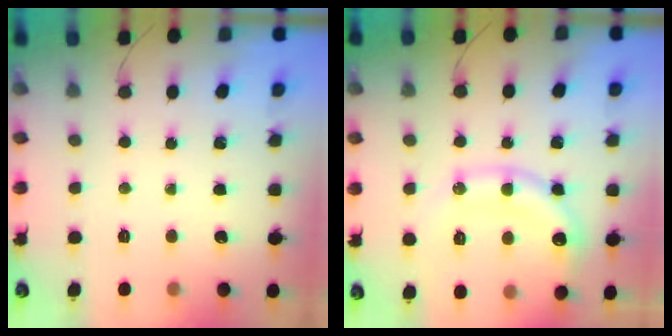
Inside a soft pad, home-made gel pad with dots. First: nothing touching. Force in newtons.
{"total": 15.3, "press": 15.2, "slide": 1.9}